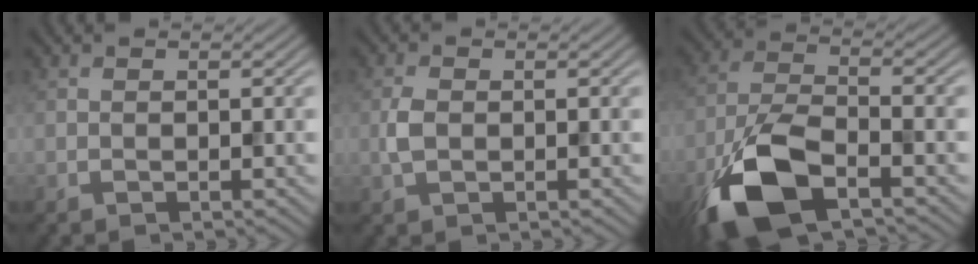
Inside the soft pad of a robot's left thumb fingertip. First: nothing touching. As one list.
[{"total": 2.2, "force": [-0.1, 1.5, 1.6], "torque": [-0.043, 0.001, -0.003]}, {"total": 11.7, "force": [-6.5, 4.8, 8.5], "torque": [-0.188, -0.015, -0.140]}]